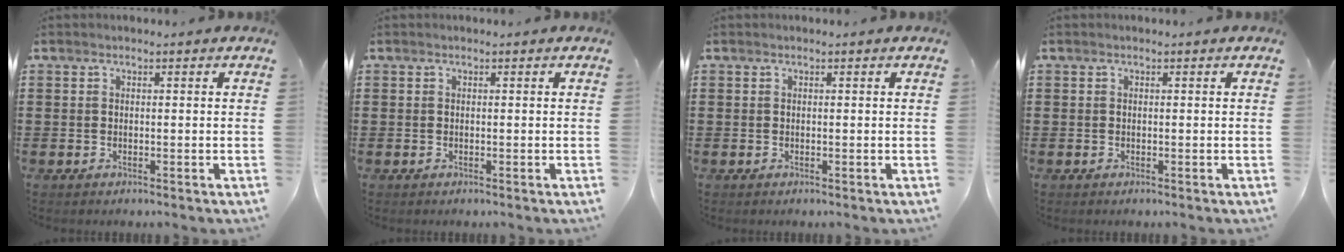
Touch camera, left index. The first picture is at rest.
{"total": 0.0}
{"total": 0.0}
{"total": 0.0}